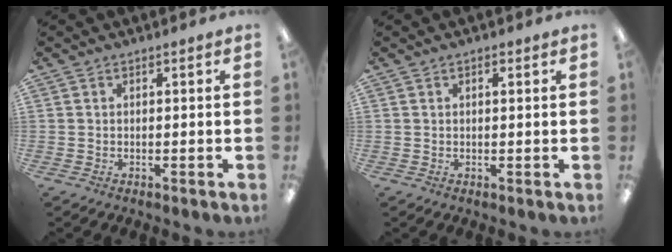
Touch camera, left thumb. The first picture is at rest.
{"total": 0.8, "force": [0.5, 0.3, 0.6], "torque": [-0.013, 0.002, 0.009]}